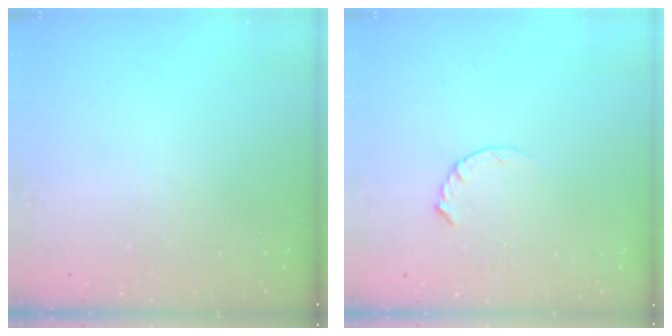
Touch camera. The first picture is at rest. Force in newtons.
{"total": 2.8, "press": 2.8, "slide": 0.4}